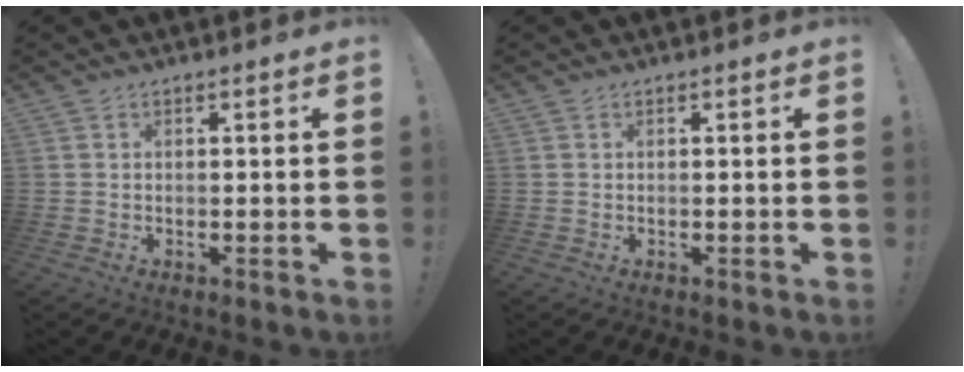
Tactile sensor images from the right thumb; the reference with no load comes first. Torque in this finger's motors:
{"motor_torque": [0.00, 0.00, -0.01, 0.01, 0.00]}